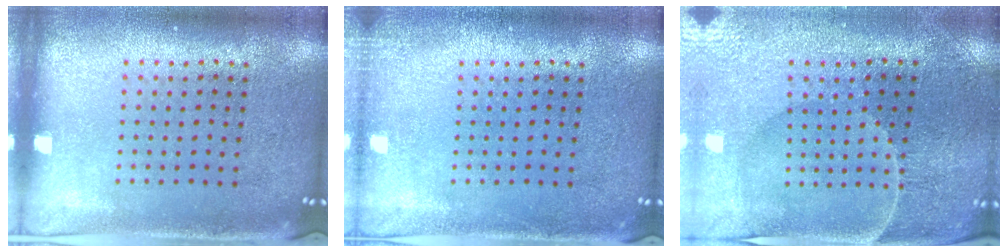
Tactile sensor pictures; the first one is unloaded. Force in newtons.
{"total": 1.1, "press": 1.1, "slide": 0.3}
{"total": 1.3, "press": 1.2, "slide": 0.3}